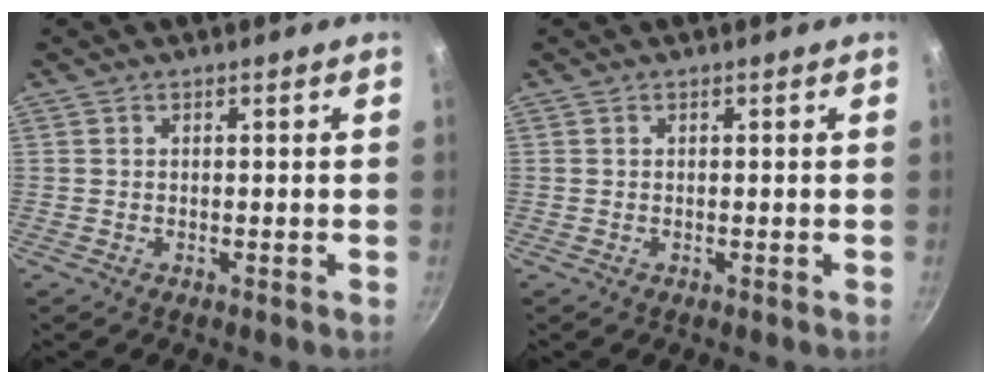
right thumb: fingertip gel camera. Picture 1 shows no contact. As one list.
[{"total": 0.0}]